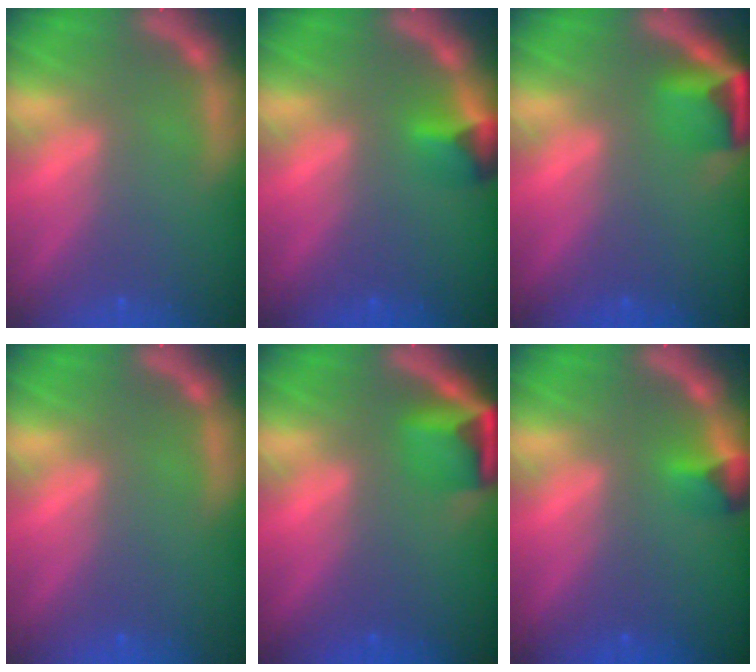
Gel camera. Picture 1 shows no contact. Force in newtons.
{"total": 2.4}
{"total": 3.9}
{"total": 0.0}
{"total": 4.4}
{"total": 1.9}